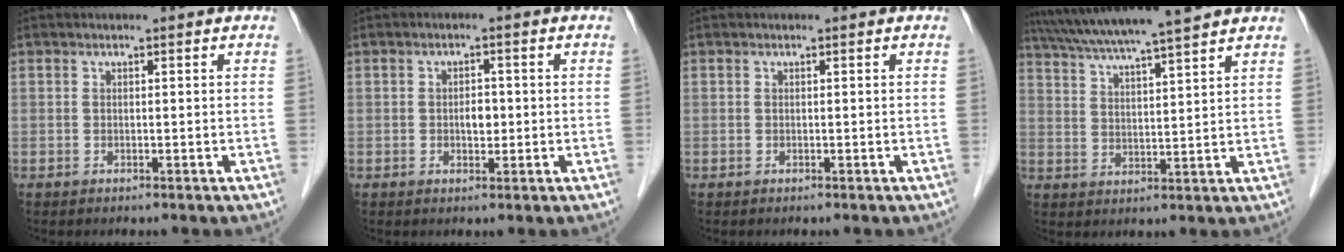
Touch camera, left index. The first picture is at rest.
{"total": 2.2, "force": [-0.2, 1.3, 1.8], "torque": [-0.029, 0.002, -0.002]}
{"total": 0.0}
{"total": 15.1, "force": [13.1, -0.1, 7.5], "torque": [-0.135, 0.032, 0.202]}